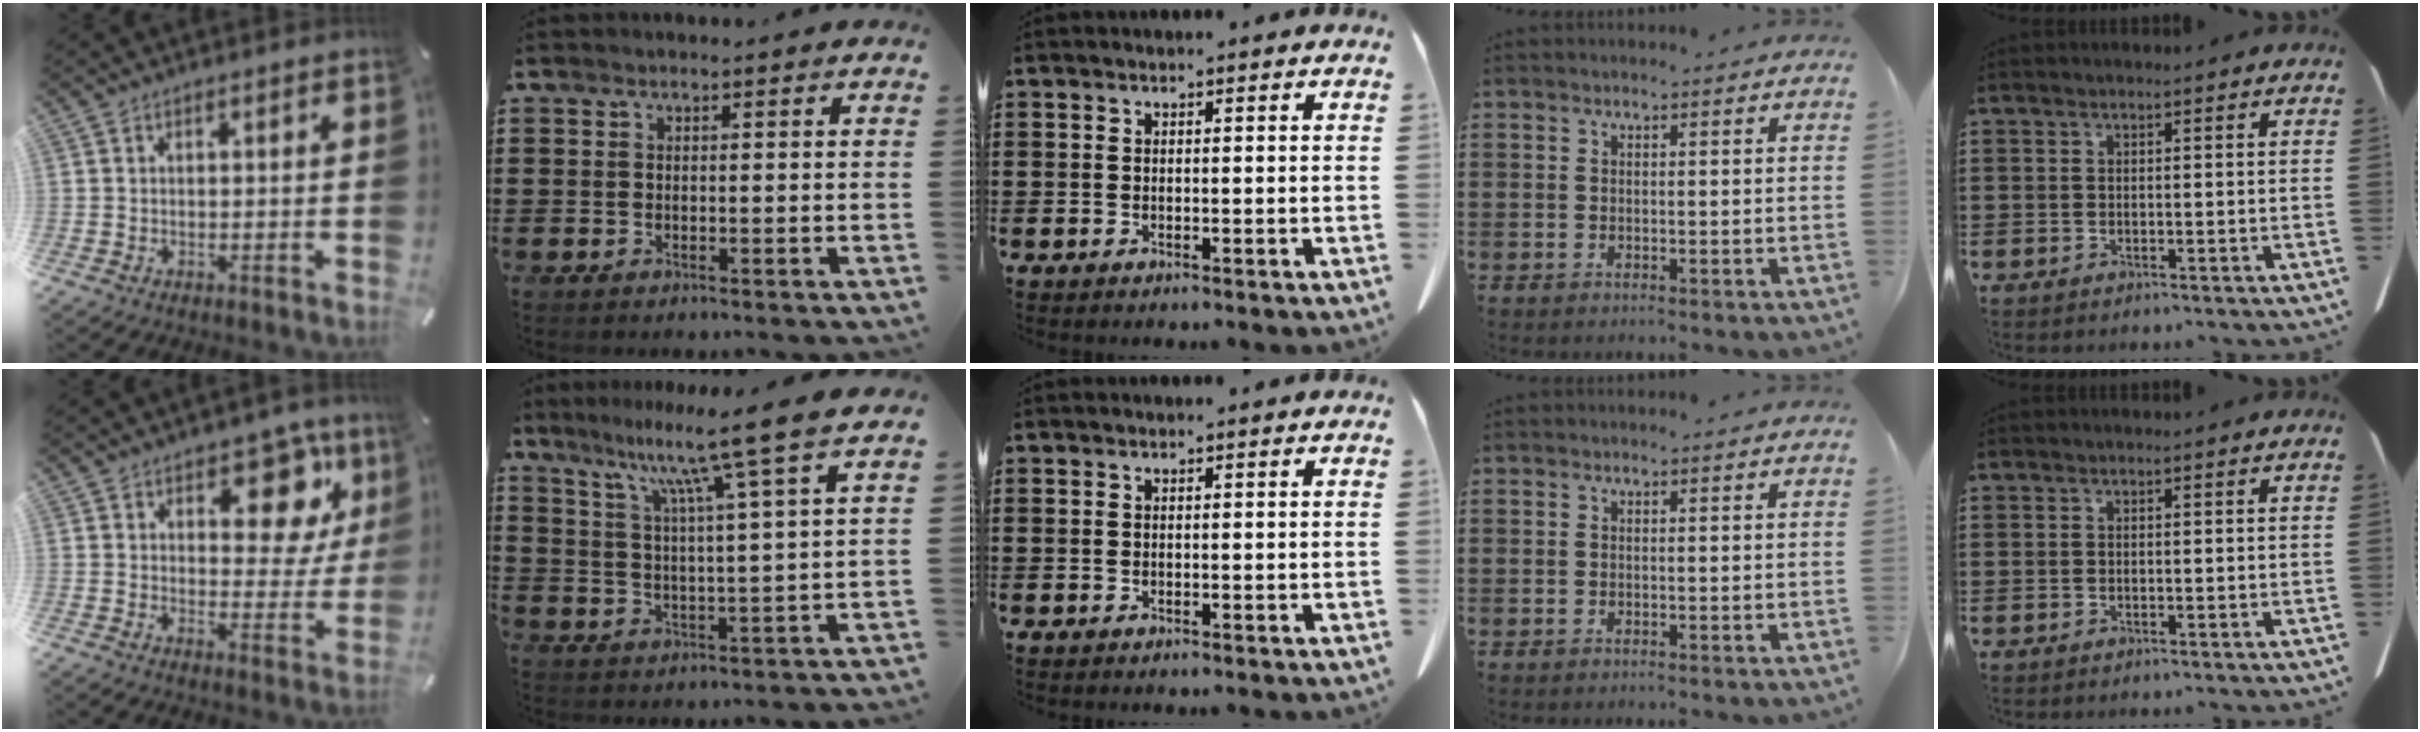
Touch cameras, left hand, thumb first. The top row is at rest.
{"thumb": {"total": 12.9, "force": [6.7, 7.1, 8.5], "torque": [-0.087, -0.045, 0.108]}, "index": {"total": 9.9, "force": [7.4, -1.6, 6.3], "torque": [-0.139, -0.037, 0.115]}}